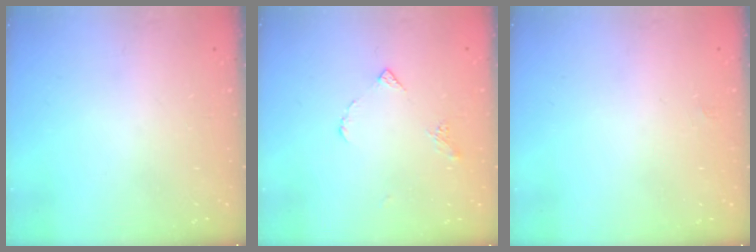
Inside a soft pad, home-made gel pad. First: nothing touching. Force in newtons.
{"total": 5.6, "press": 5.5, "slide": 0.7}
{"total": 1.9, "press": 1.9, "slide": 0.3}